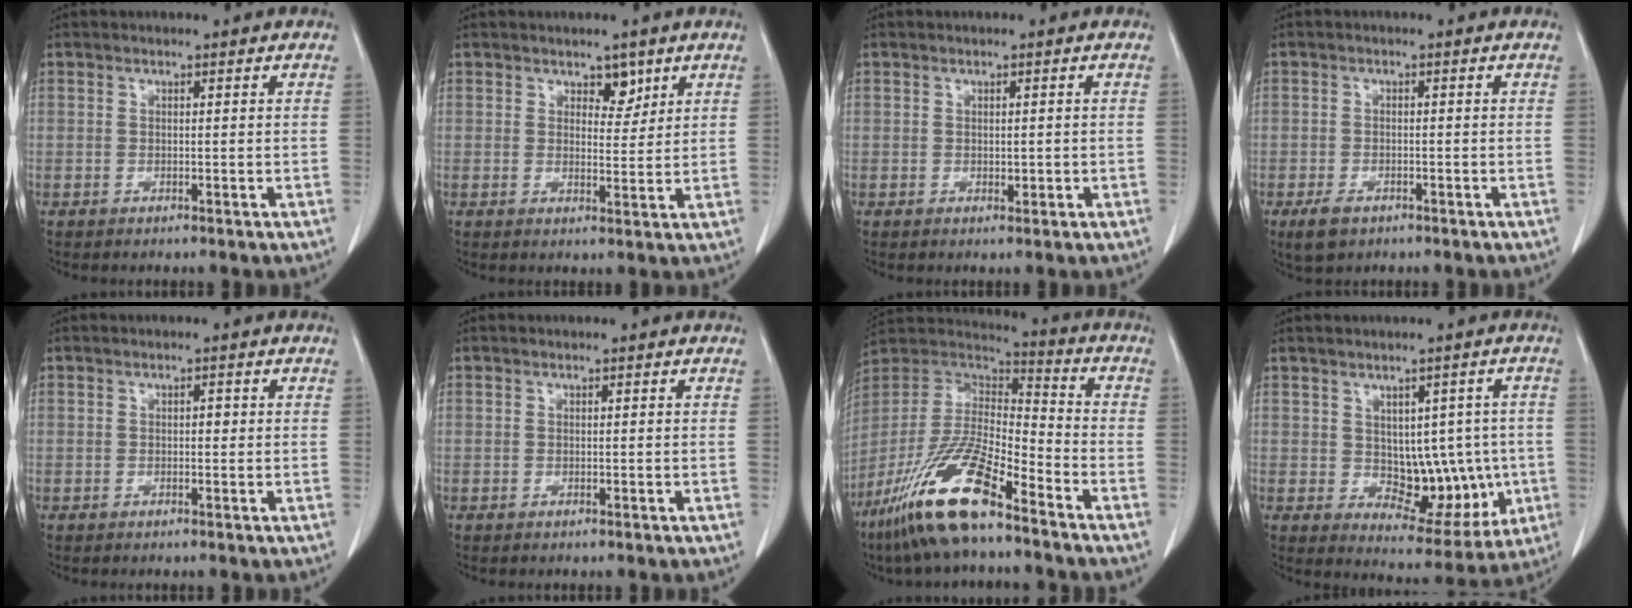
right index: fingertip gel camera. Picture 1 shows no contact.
{"total": 3.1, "force": [2.0, 1.7, 1.6], "torque": [-0.015, -0.004, 0.034]}
{"total": 1.2, "force": [-0.1, 0.7, 1.0], "torque": [-0.013, -0.001, 0.002]}
{"total": 3.1, "force": [-1.9, 1.9, 1.6], "torque": [-0.034, -0.002, -0.024]}
{"total": 0.8, "force": [0.1, 0.4, 0.7], "torque": [-0.008, 0.002, 0.000]}
{"total": 0.0}
{"total": 17.9, "force": [-11.6, 3.5, 13.2], "torque": [-0.282, -0.018, -0.218]}
{"total": 10.4, "force": [-0.5, 6.1, 8.4], "torque": [-0.089, 0.012, 0.017]}